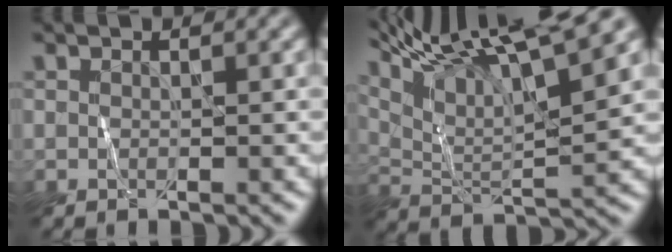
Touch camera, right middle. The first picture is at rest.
{"total": 13.0, "force": [8.7, 2.7, 9.3], "torque": [-0.162, 0.014, 0.125]}